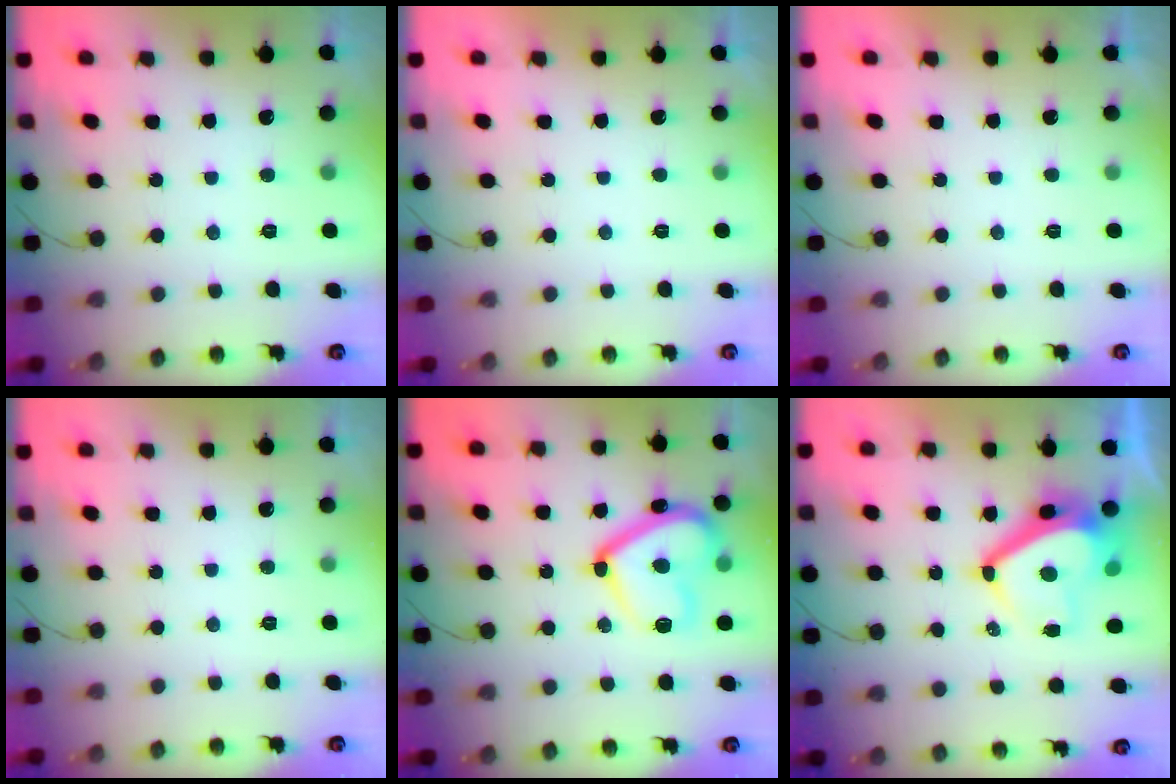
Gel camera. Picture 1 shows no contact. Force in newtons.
{"total": 2.2, "press": 2.2, "slide": 0.3}
{"total": 2.2, "press": 2.1, "slide": 0.4}
{"total": 0.0}
{"total": 17.0, "press": 16.9, "slide": 1.1}
{"total": 11.4, "press": 11.3, "slide": 1.2}